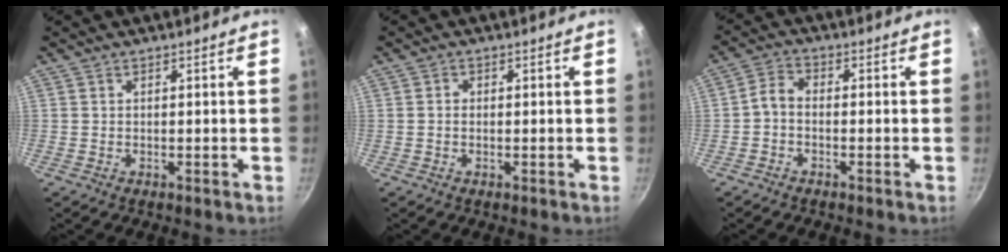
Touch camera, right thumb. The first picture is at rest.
{"total": 1.0, "force": [-0.1, 0.8, 0.4], "torque": [-0.001, 0.003, -0.006]}
{"total": 3.6, "force": [-1.0, 2.3, 2.6], "torque": [-0.048, 0.018, -0.030]}